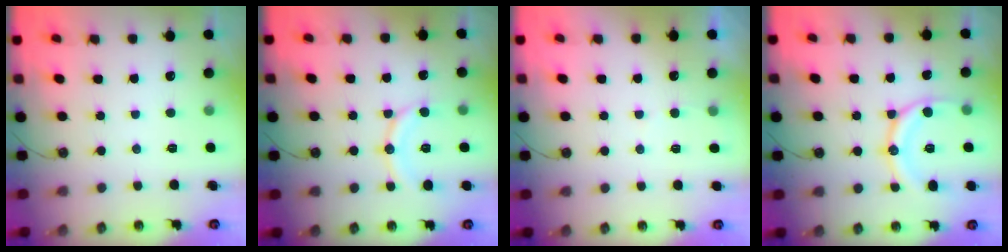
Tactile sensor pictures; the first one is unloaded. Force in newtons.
{"total": 10.8, "press": 10.8, "slide": 1.1}
{"total": 3.0, "press": 2.9, "slide": 0.3}
{"total": 12.5, "press": 12.5, "slide": 0.7}